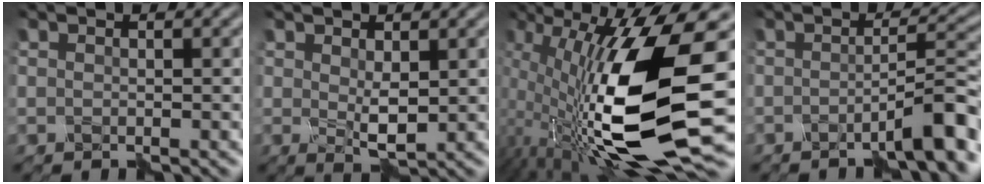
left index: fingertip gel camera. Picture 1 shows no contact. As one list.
[{"total": 2.0, "force": [0.5, 0.9, 1.7], "torque": [-0.033, -0.005, 0.011]}, {"total": 16.6, "force": [-3.4, 5.8, 15.1], "torque": [-0.296, -0.004, -0.064]}, {"total": 4.0, "force": [-2.2, 0.5, 3.2], "torque": [-0.039, 0.014, -0.049]}]